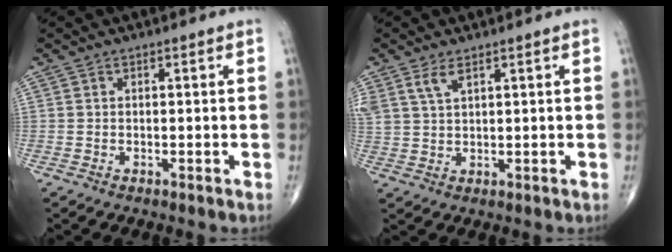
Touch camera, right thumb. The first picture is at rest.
{"total": 3.8, "force": [2.4, 1.5, 2.5], "torque": [-0.057, -0.004, 0.057]}